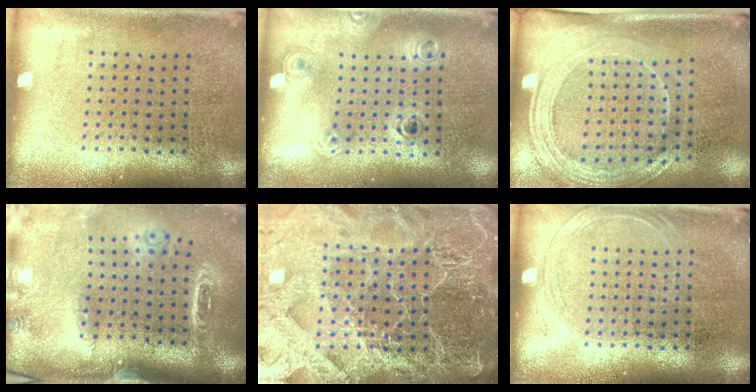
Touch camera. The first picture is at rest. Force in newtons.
{"total": 1.2, "press": 1.0, "slide": 0.6}
{"total": 2.1, "press": 1.8, "slide": 1.1}
{"total": 1.9, "press": 1.7, "slide": 0.9}
{"total": 5.9, "press": 5.2, "slide": 2.9}
{"total": 1.1, "press": 1.0, "slide": 0.3}